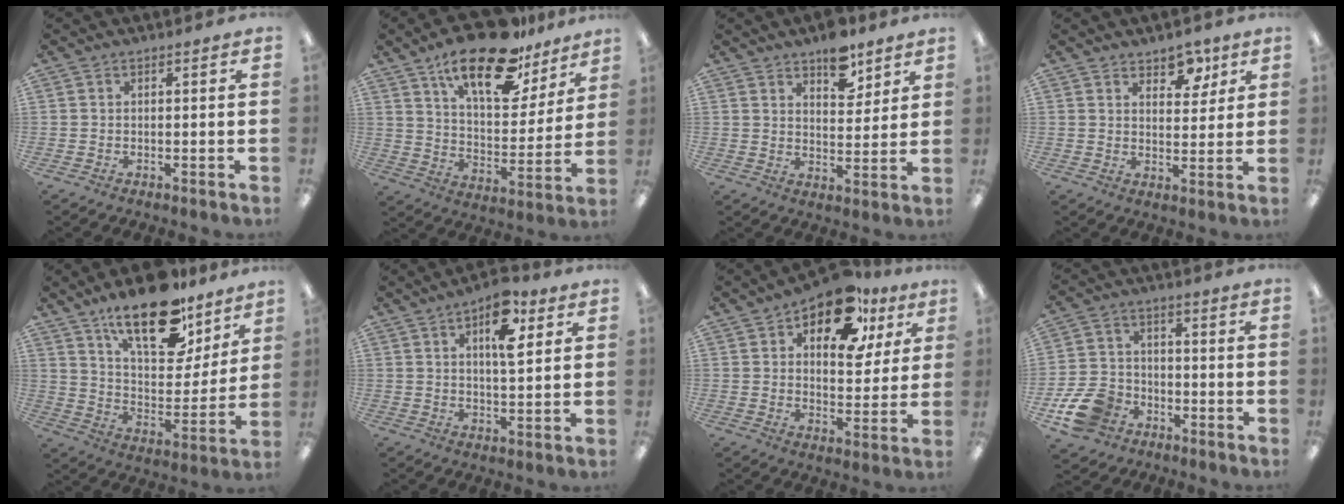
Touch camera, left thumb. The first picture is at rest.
{"total": 21.4, "force": [14.4, 8.8, 13.1], "torque": [-0.205, -0.081, 0.244]}
{"total": 8.3, "force": [6.2, 4.1, 3.7], "torque": [-0.026, -0.040, 0.103]}
{"total": 6.6, "force": [4.6, 3.7, 2.8], "torque": [-0.006, -0.029, 0.073]}
{"total": 21.2, "force": [14.5, 9.3, 12.3], "torque": [-0.193, -0.087, 0.249]}
{"total": 10.7, "force": [5.3, 4.4, 8.2], "torque": [-0.121, -0.016, 0.085]}
{"total": 16.4, "force": [10.6, 8.4, 9.3], "torque": [-0.134, -0.053, 0.180]}
{"total": 11.5, "force": [-6.1, 8.2, 5.4], "torque": [-0.122, 0.043, -0.108]}